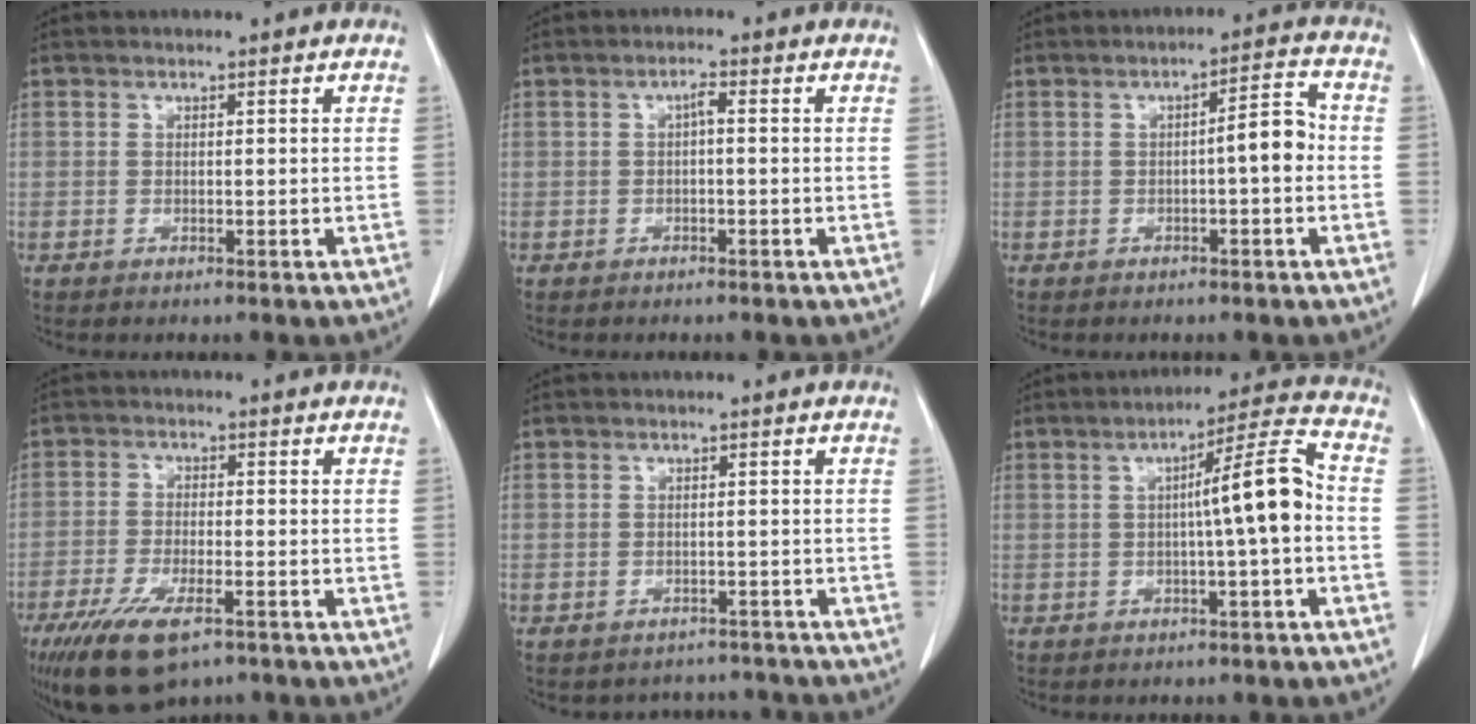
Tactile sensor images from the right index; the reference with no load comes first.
{"total": 1.4, "force": [0.0, 0.3, 1.4], "torque": [-0.024, 0.005, 0.000]}
{"total": 4.8, "force": [-0.6, 0.8, 4.7], "torque": [-0.064, 0.016, -0.010]}
{"total": 11.0, "force": [-7.1, 3.6, 7.6], "torque": [-0.140, -0.020, -0.119]}
{"total": 4.4, "force": [-3.9, 1.8, -0.8], "torque": [0.011, 0.022, -0.046]}
{"total": 8.5, "force": [-0.6, -0.3, 8.5], "torque": [-0.125, 0.022, -0.011]}